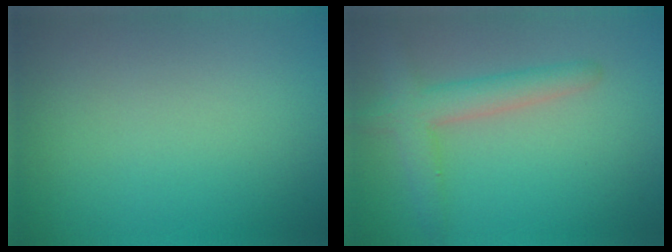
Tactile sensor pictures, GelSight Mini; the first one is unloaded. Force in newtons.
{"total": 3.5, "press": 3.5, "slide": 0.2}